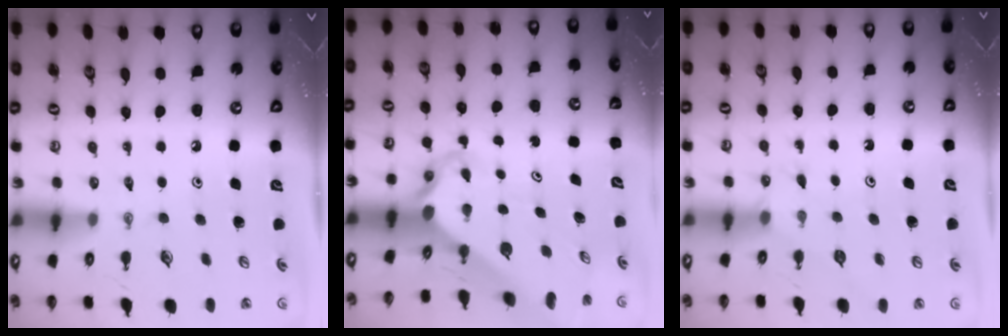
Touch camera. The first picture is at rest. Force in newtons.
{"total": 3.9, "press": 3.9, "slide": 0.3}
{"total": 3.7, "press": 3.7, "slide": 0.4}